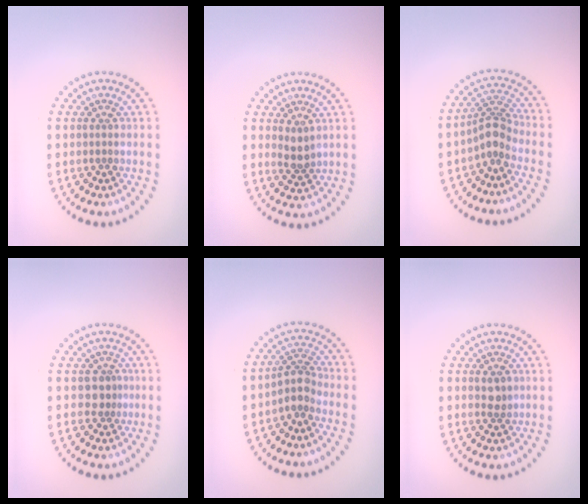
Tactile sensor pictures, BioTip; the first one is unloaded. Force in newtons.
{"total": 1.6, "press": 1.5, "slide": 0.8}
{"total": 2.8, "press": 2.1, "slide": 1.9}
{"total": 1.6, "press": 1.1, "slide": 1.1}
{"total": 2.4, "press": 2.0, "slide": 1.4}
{"total": 1.6, "press": 1.5, "slide": 0.4}